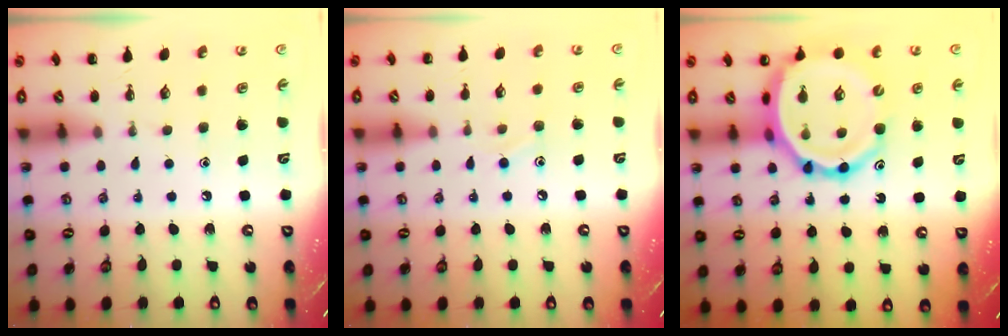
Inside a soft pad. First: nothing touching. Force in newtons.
{"total": 5.7, "press": 5.4, "slide": 1.9}
{"total": 15.3, "press": 14.8, "slide": 4.2}